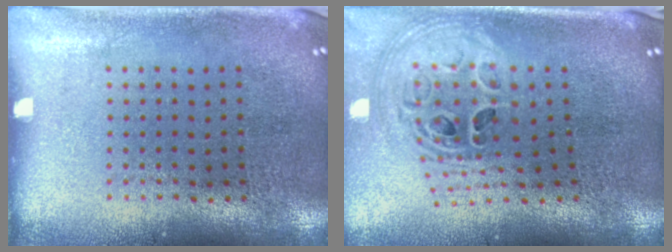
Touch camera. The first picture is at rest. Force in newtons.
{"total": 1.9, "press": 1.6, "slide": 1.1}